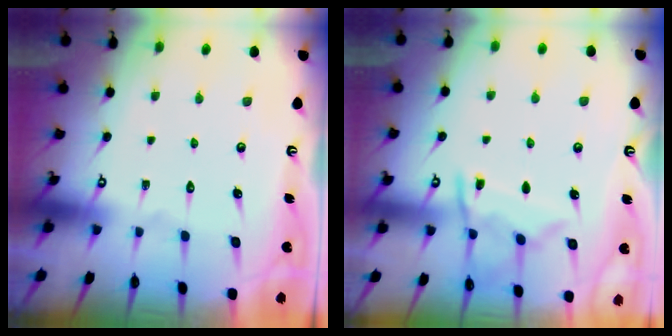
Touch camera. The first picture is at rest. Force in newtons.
{"total": 9.0, "press": 9.0, "slide": 1.0}